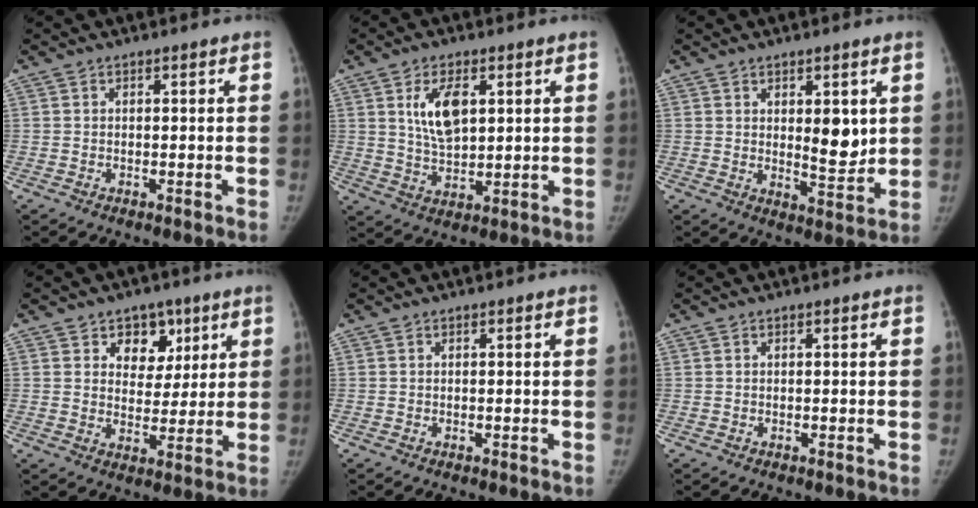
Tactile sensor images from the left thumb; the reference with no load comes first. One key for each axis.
{"total": 8.5, "fx": 2.7, "fy": 4.2, "fz": 6.8, "tx": -0.112, "ty": -0.014, "tz": 0.056}
{"total": 7.8, "fx": 2.0, "fy": 3.5, "fz": 6.7, "tx": -0.075, "ty": -0.025, "tz": 0.036}
{"total": 8.0, "fx": 4.1, "fy": 6.1, "fz": 3.2, "tx": -0.004, "ty": -0.016, "tz": 0.061}
{"total": 0.0}
{"total": 0.0}